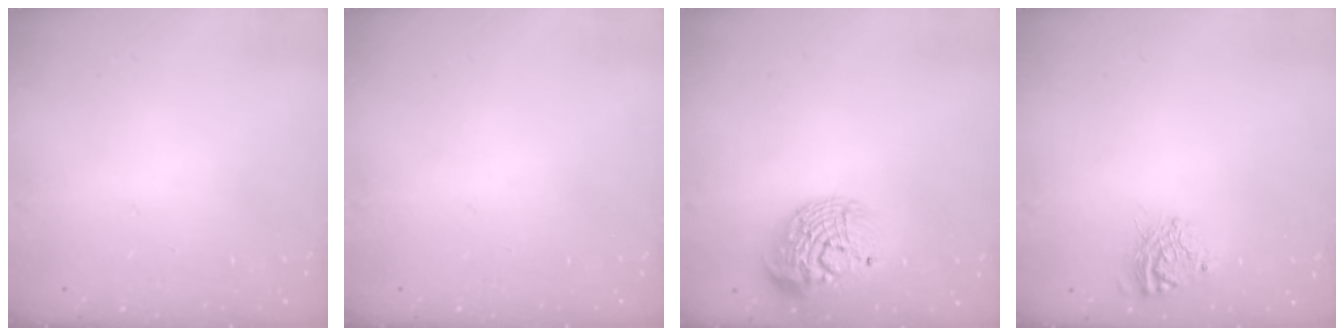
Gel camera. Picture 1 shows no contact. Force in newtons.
{"total": 0.0}
{"total": 15.1, "press": 15.1, "slide": 1.0}
{"total": 8.9, "press": 8.9, "slide": 0.3}